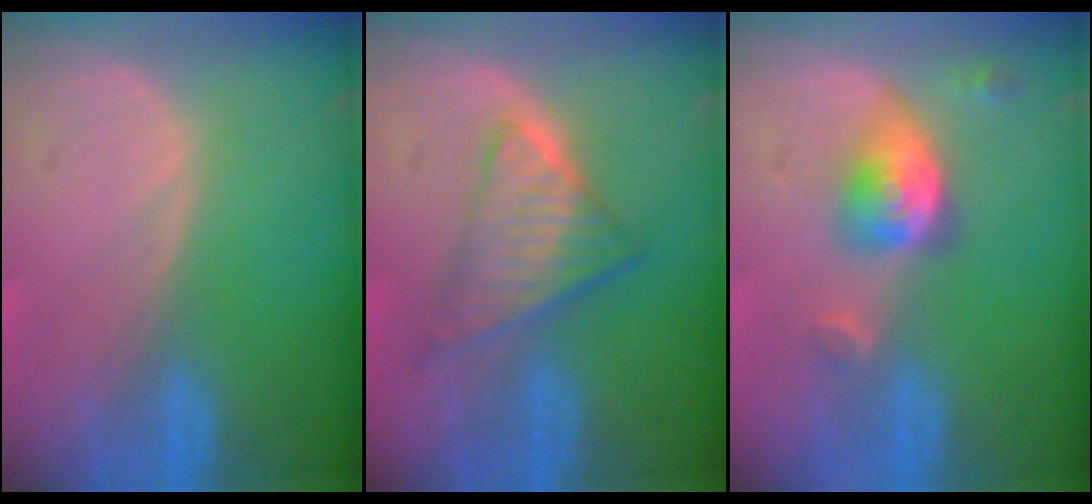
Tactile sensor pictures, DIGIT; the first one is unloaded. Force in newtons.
{"total": 6.7, "press": 6.0, "slide": 3.0}
{"total": 5.2, "press": 4.7, "slide": 2.2}